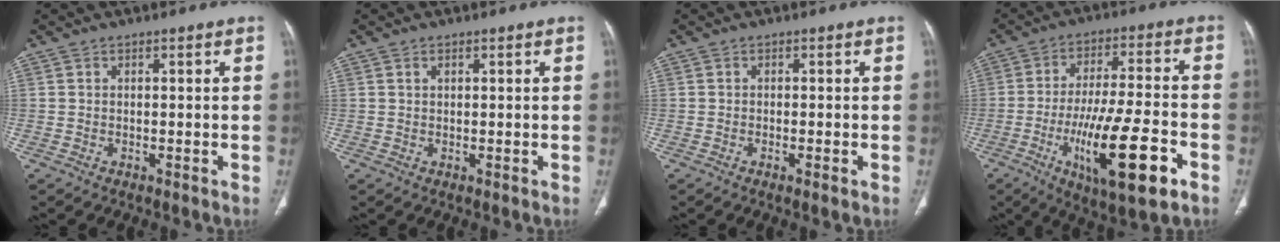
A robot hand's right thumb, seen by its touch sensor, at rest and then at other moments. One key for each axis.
{"total": 0.8, "fx": 0.4, "fy": 0.5, "fz": 0.5, "tx": -0.010, "ty": 0.000, "tz": 0.008}
{"total": 1.5, "fx": -0.6, "fy": 0.2, "fz": 1.4, "tx": -0.027, "ty": -0.004, "tz": -0.010}
{"total": 18.6, "fx": -7.1, "fy": 4.9, "fz": 16.5, "tx": -0.288, "ty": 0.018, "tz": -0.103}